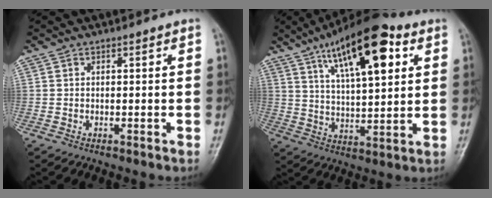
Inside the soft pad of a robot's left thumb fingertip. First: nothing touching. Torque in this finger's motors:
{"motor_torque": [0.76, 0.72, 1.95, -0.82, 0.25]}